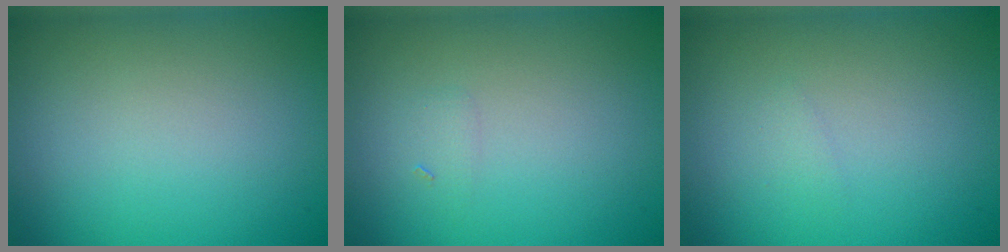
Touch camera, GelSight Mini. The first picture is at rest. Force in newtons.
{"total": 0.7, "press": 0.7, "slide": 0.0}
{"total": 0.6, "press": 0.6, "slide": 0.0}